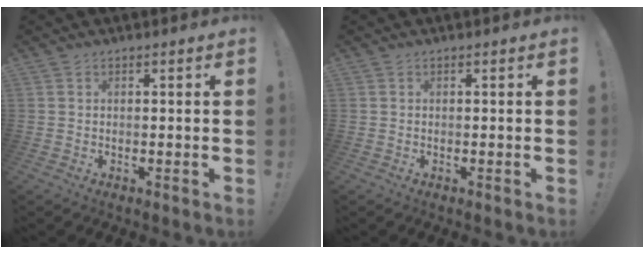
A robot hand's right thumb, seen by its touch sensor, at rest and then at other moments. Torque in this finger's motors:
{"motor_torque": [0.00, 0.00, 0.00, 0.00, 0.00]}